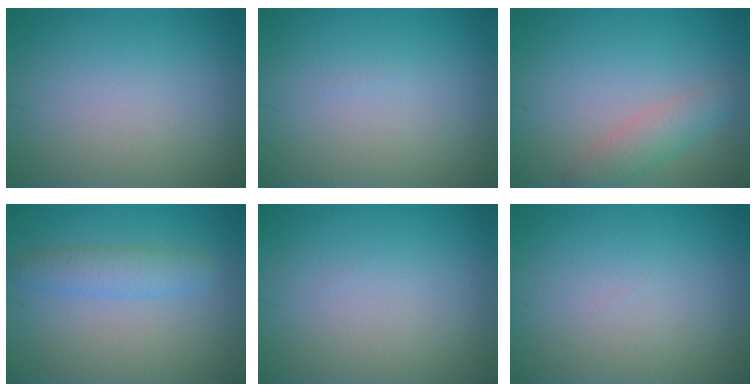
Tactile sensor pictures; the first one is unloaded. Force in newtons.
{"total": 0.0}
{"total": 2.7, "press": 2.7, "slide": 0.0}
{"total": 2.7, "press": 2.7, "slide": 0.2}
{"total": 0.0}
{"total": 0.0}